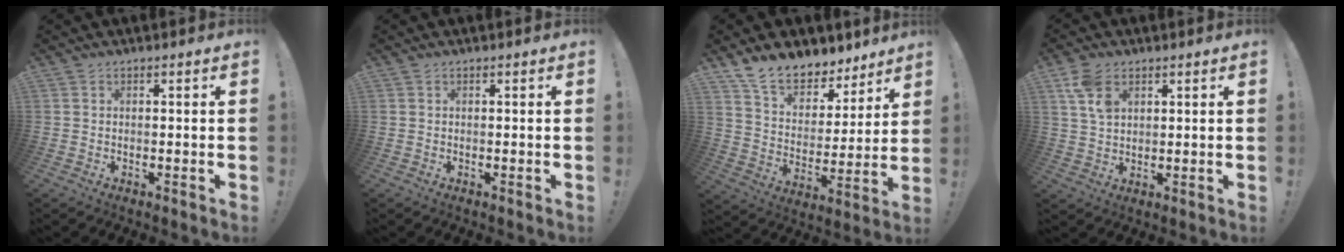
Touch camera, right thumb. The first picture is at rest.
{"total": 0.0}
{"total": 13.2, "force": [11.0, 6.0, 4.2], "torque": [-0.087, -0.087, 0.204]}
{"total": 7.5, "force": [3.5, 4.5, 4.8], "torque": [-0.096, -0.007, 0.070]}